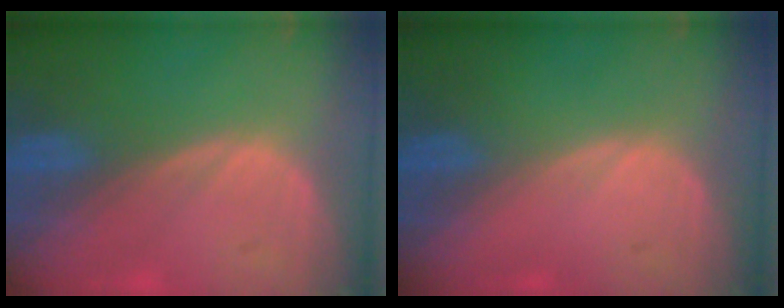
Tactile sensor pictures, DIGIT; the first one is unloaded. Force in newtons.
{"total": 0.0}